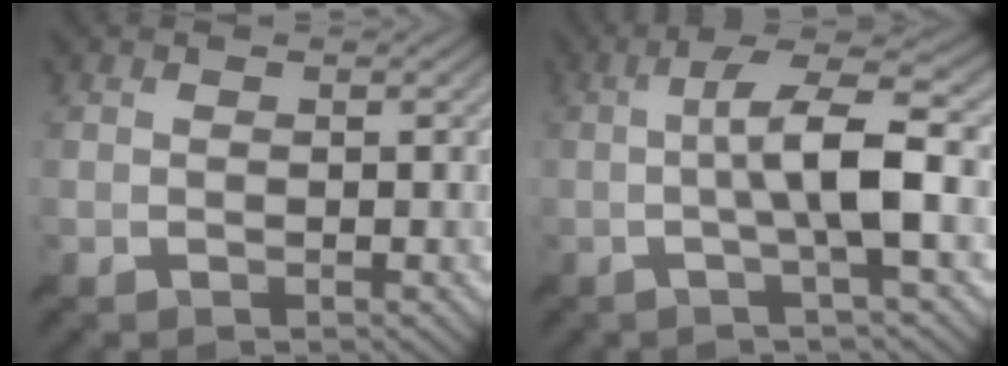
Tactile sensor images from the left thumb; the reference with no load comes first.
{"total": 9.3, "force": [-0.7, 1.3, 9.2], "torque": [-0.146, 0.022, -0.030]}